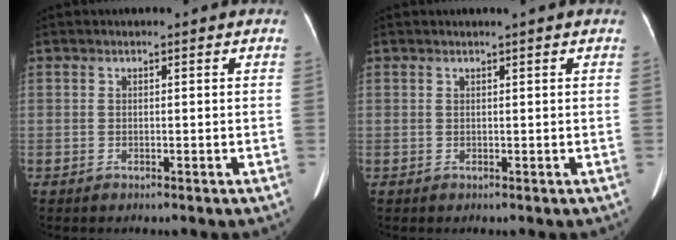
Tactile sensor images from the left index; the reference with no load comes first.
{"total": 0.9, "force": [0.7, -0.2, 0.5], "torque": [-0.011, 0.003, 0.017]}